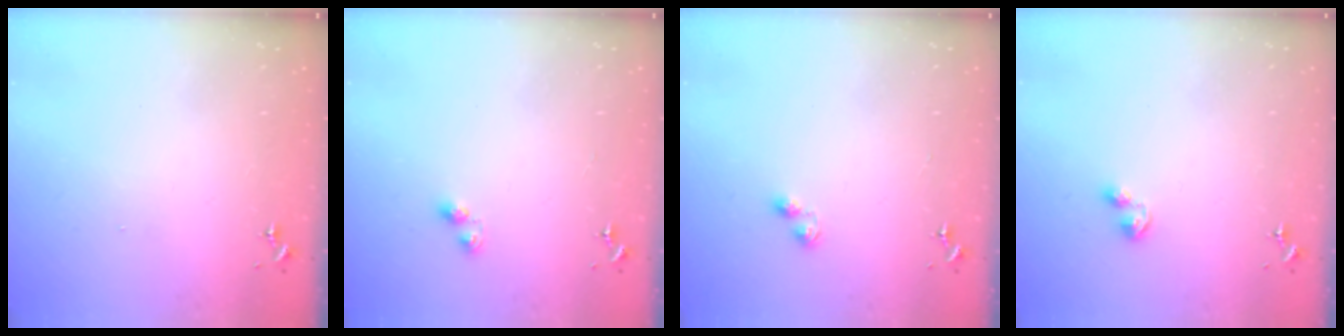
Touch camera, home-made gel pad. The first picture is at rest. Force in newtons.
{"total": 4.7, "press": 4.5, "slide": 1.3}
{"total": 4.6, "press": 4.6, "slide": 0.7}
{"total": 4.4, "press": 4.3, "slide": 0.5}